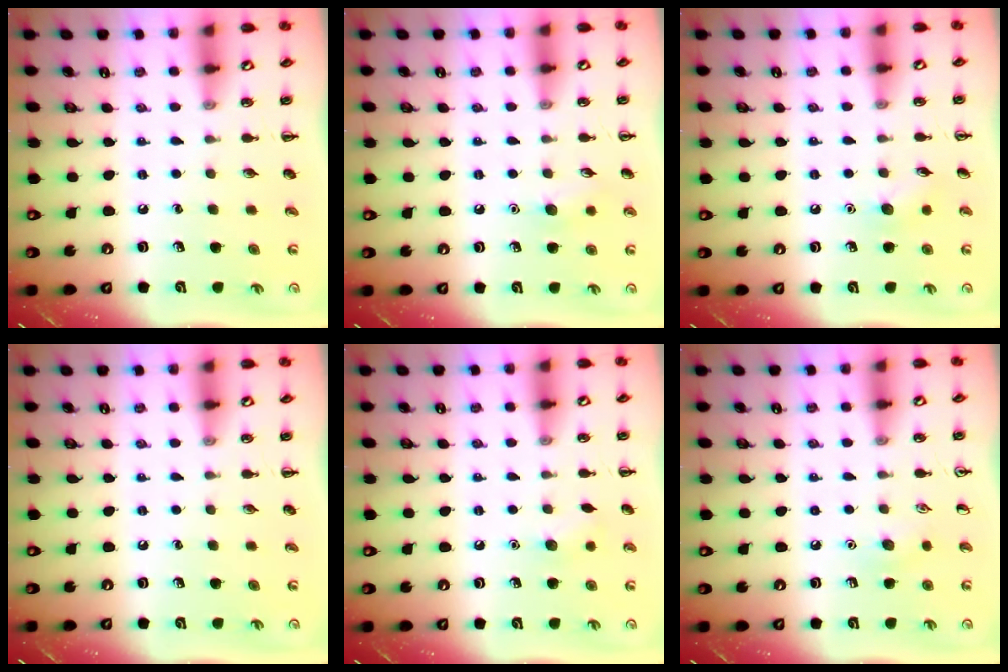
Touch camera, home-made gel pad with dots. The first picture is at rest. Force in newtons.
{"total": 6.2, "press": 6.0, "slide": 1.7}
{"total": 6.4, "press": 6.1, "slide": 1.9}
{"total": 0.0}
{"total": 6.0, "press": 5.8, "slide": 1.7}
{"total": 6.3, "press": 6.0, "slide": 1.8}